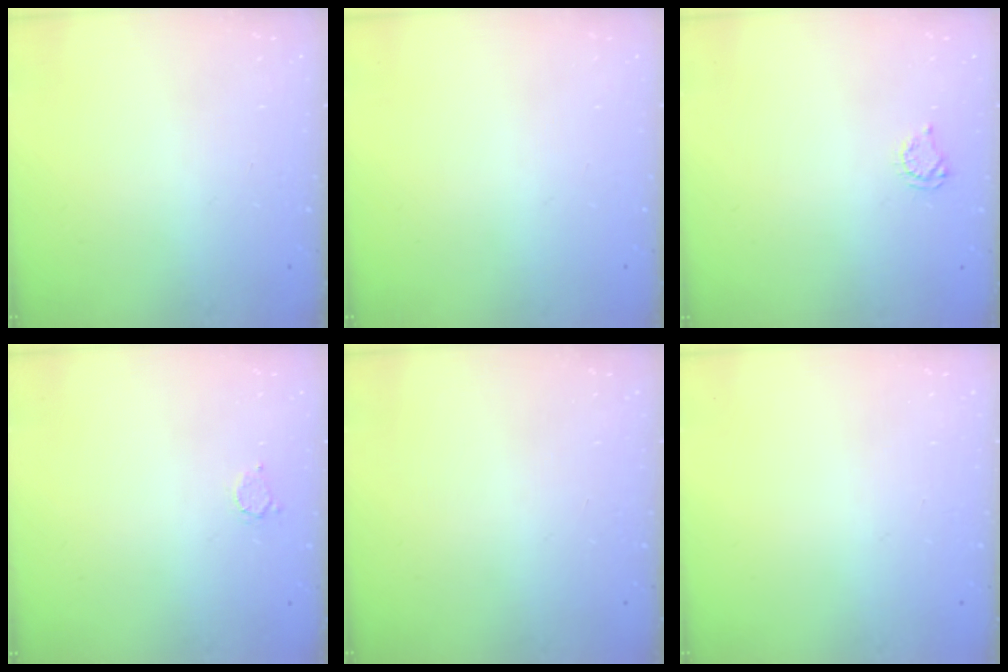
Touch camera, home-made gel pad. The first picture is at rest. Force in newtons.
{"total": 0.0}
{"total": 3.4, "press": 3.3, "slide": 0.5}
{"total": 2.2, "press": 2.2, "slide": 0.2}
{"total": 0.0}
{"total": 0.0}